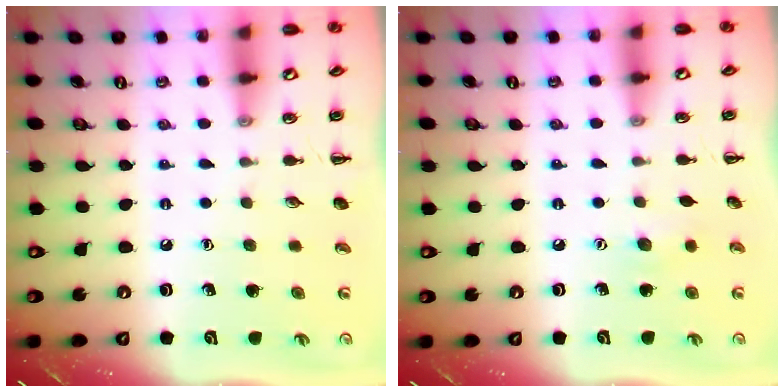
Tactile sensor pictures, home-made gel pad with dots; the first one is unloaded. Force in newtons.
{"total": 5.7, "press": 5.6, "slide": 1.0}